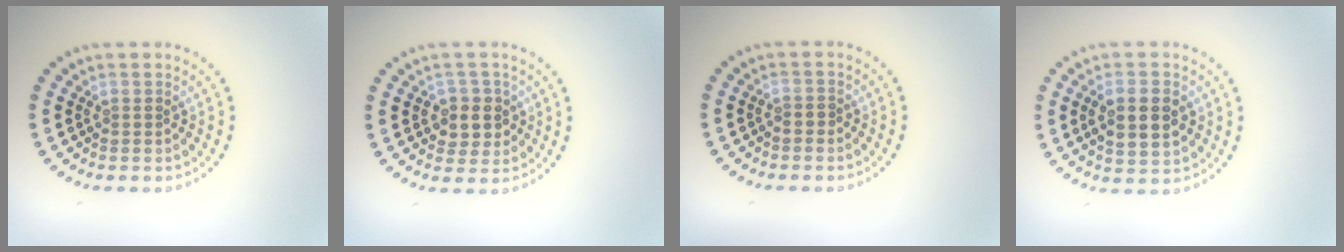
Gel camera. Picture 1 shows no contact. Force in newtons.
{"total": 2.8, "press": 2.7, "slide": 0.9}
{"total": 0.5, "press": 0.4, "slide": 0.4}
{"total": 4.0, "press": 4.0, "slide": 0.4}